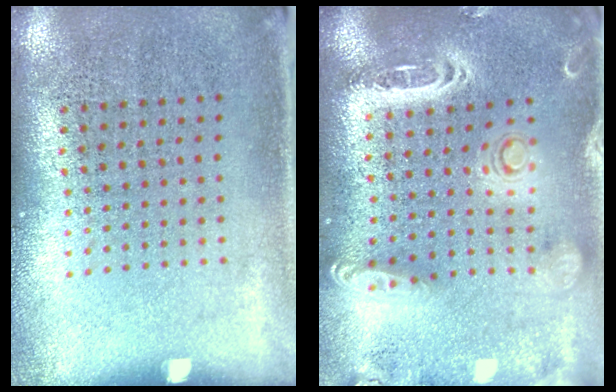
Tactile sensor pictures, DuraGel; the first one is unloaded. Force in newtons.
{"total": 2.6, "press": 2.3, "slide": 1.2}